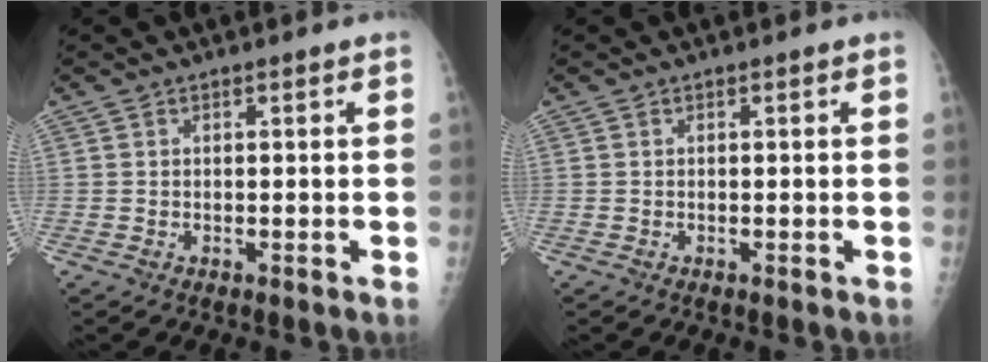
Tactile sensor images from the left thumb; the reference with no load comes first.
{"total": 0.0}